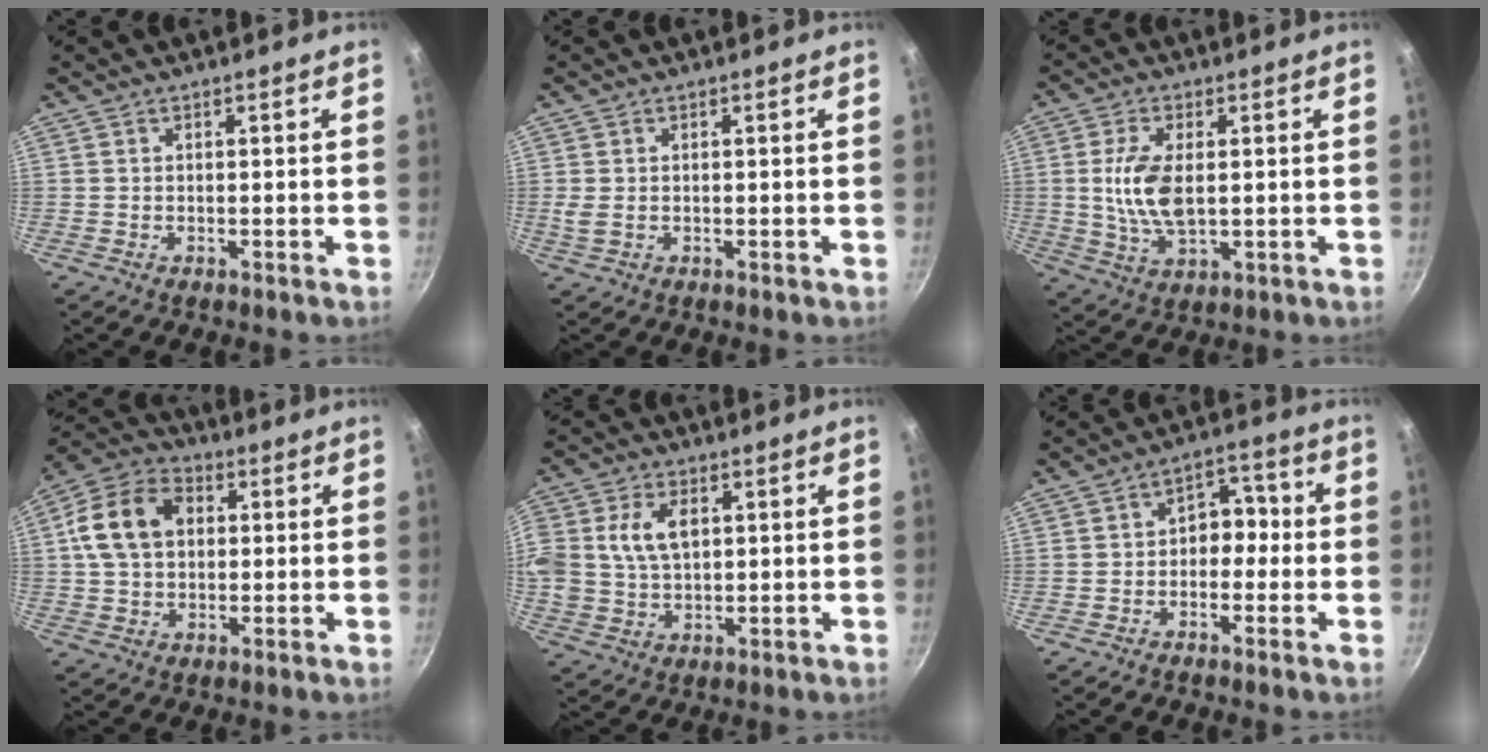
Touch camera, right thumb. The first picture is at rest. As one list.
[{"total": 1.9, "force": [0.0, 1.2, 1.5], "torque": [-0.042, -0.002, 0.001]}, {"total": 9.3, "force": [0.6, 4.7, 8.0], "torque": [-0.165, -0.009, 0.019]}, {"total": 13.1, "force": [2.2, 9.5, 8.7], "torque": [-0.150, 0.020, 0.030]}, {"total": 11.4, "force": [2.5, 7.9, 7.9], "torque": [-0.158, 0.003, 0.052]}, {"total": 6.3, "force": [-0.6, 4.6, 4.3], "torque": [-0.024, 0.030, -0.024]}]